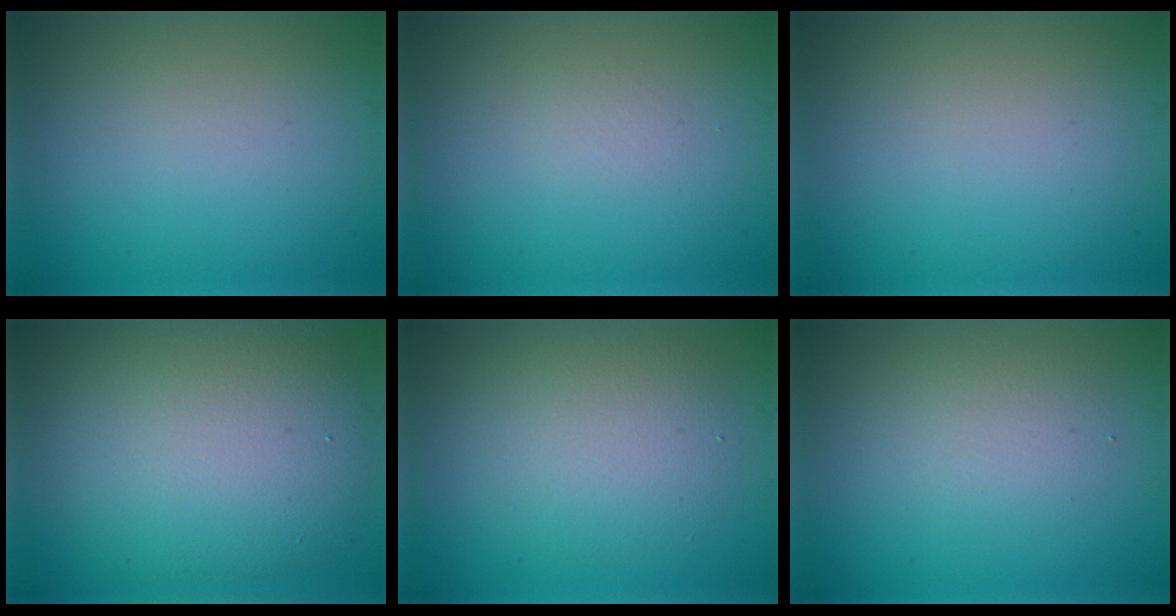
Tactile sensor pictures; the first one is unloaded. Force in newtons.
{"total": 0.6, "press": 0.6, "slide": 0.0}
{"total": 0.0}
{"total": 10.1, "press": 10.1, "slide": 0.5}
{"total": 4.6, "press": 4.6, "slide": 0.2}
{"total": 2.4, "press": 2.4, "slide": 0.2}